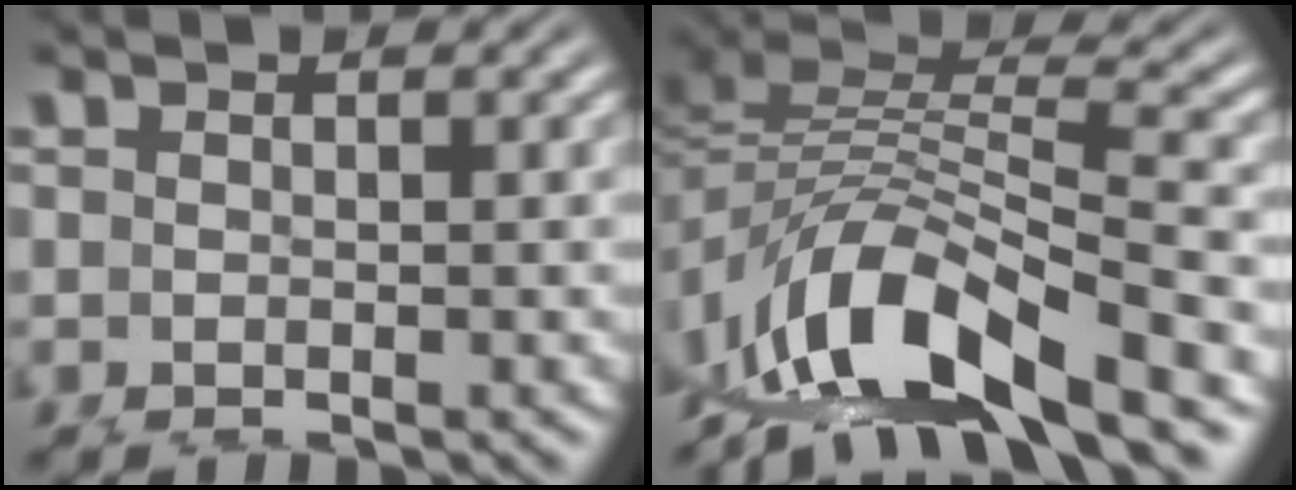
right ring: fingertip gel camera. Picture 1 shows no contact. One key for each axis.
{"total": 9.5, "fx": -0.6, "fy": 6.0, "fz": 7.4, "tx": -0.138, "ty": -0.020, "tz": 0.000}